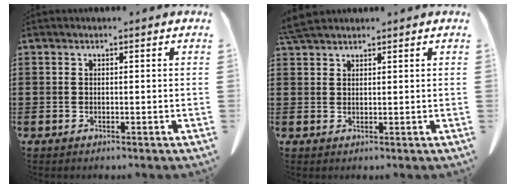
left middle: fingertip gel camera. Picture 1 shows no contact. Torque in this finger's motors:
{"motor_torque": [0.27, 0.00, 0.10, 0.05]}